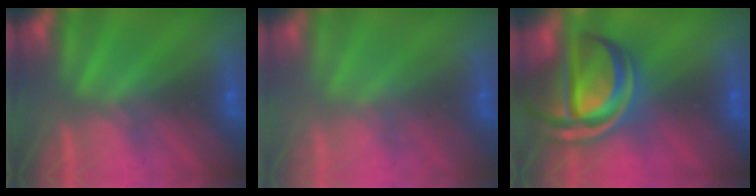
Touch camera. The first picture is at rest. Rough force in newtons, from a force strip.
{"total": 2.5}
{"total": 7.0}